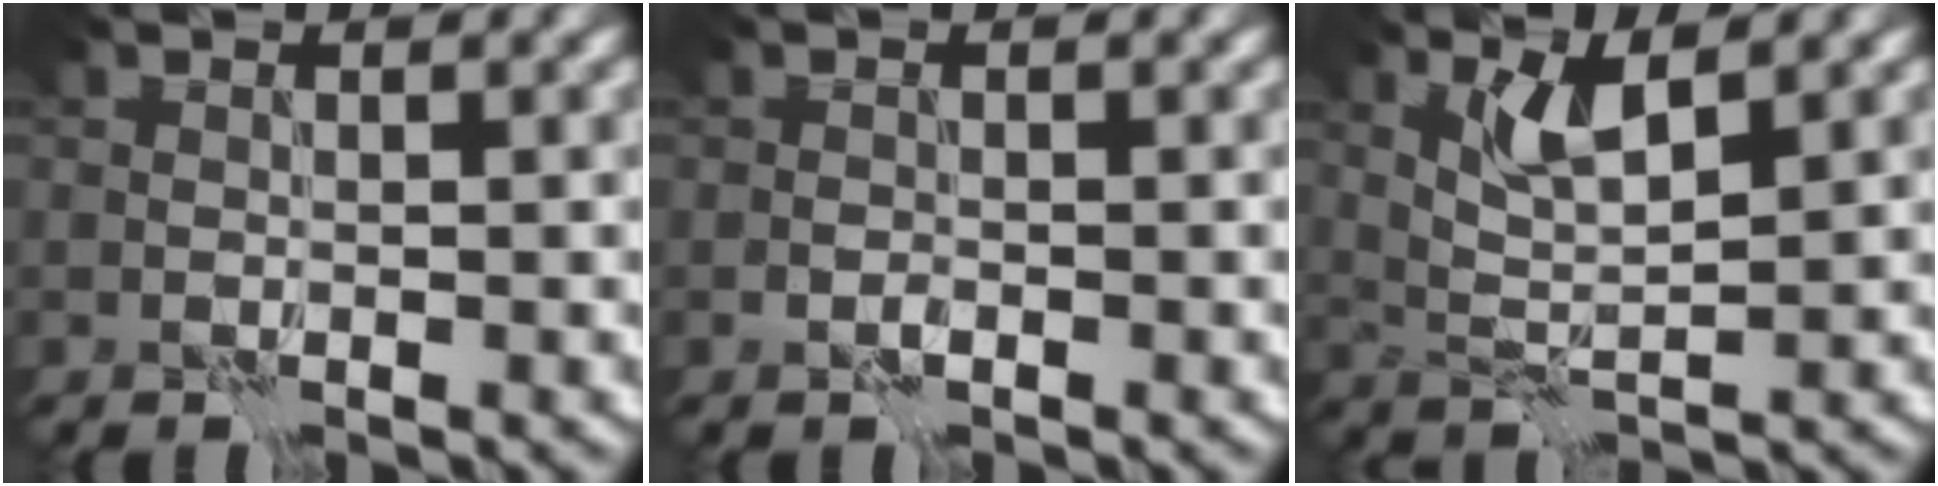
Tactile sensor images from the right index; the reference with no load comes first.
{"total": 0.6, "force": [-0.5, 0.3, 0.4], "torque": [-0.007, 0.003, -0.009]}
{"total": 3.0, "force": [1.7, 0.5, 2.5], "torque": [-0.055, -0.006, 0.038]}